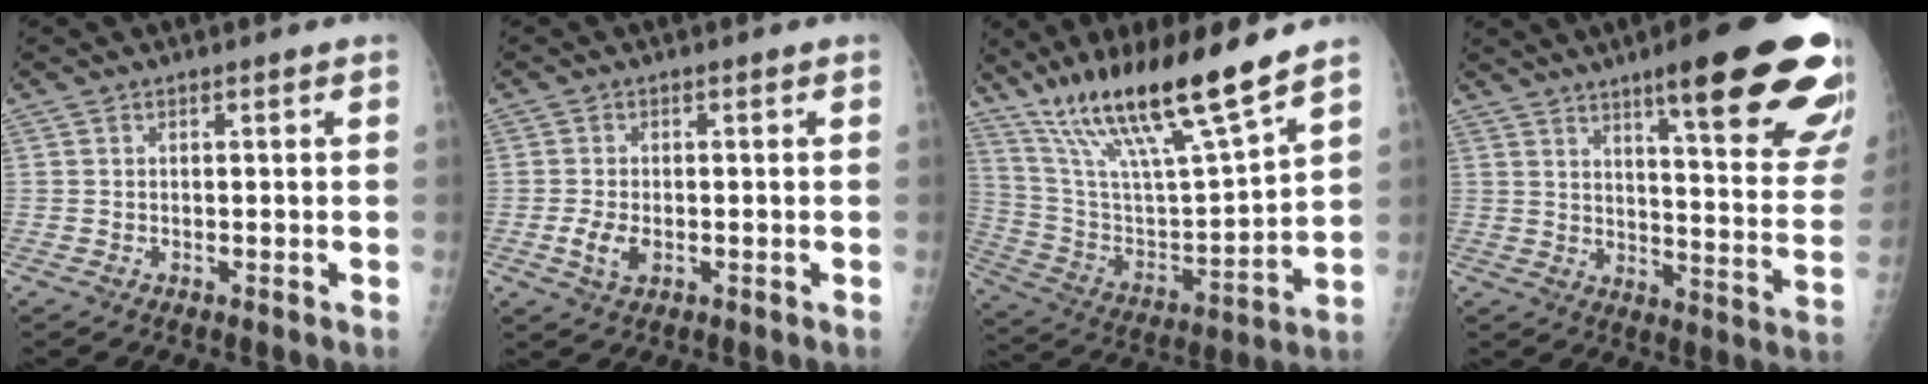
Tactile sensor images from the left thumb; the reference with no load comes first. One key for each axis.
{"total": 3.8, "fx": -0.9, "fy": 2.1, "fz": 3.0, "tx": -0.065, "ty": -0.005, "tz": -0.016}
{"total": 21.5, "fx": 15.5, "fy": 2.2, "fz": 14.7, "tx": -0.246, "ty": -0.063, "tz": 0.289}
{"total": 25.7, "fx": 15.7, "fy": 4.5, "fz": 19.8, "tx": -0.215, "ty": -0.061, "tz": 0.209}